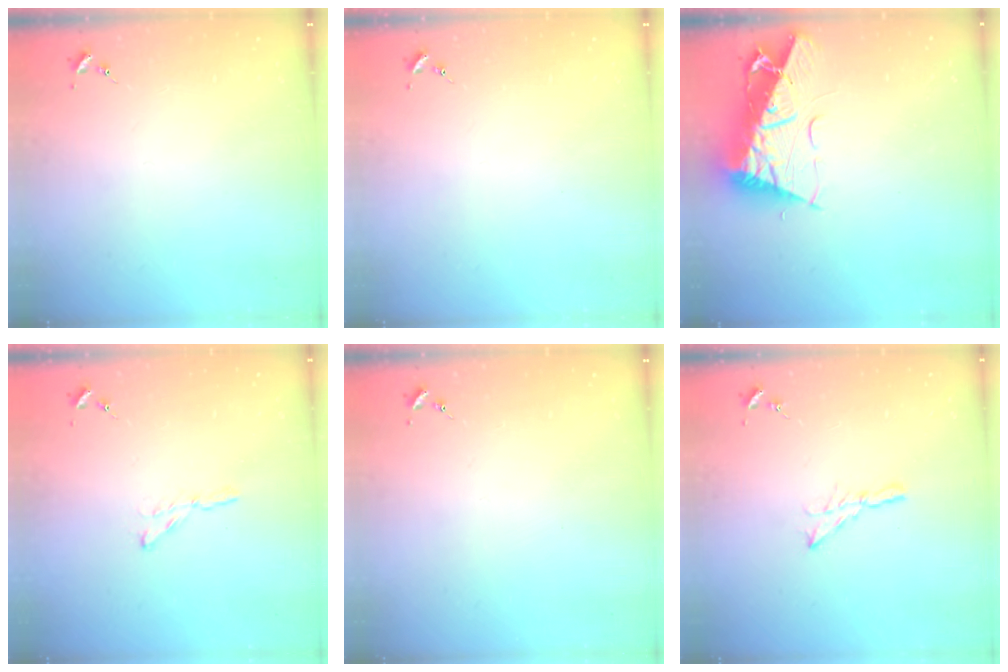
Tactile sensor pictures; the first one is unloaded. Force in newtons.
{"total": 0.0}
{"total": 15.1, "press": 15.0, "slide": 1.6}
{"total": 2.4, "press": 2.4, "slide": 0.2}
{"total": 0.0}
{"total": 4.9, "press": 4.9, "slide": 0.3}